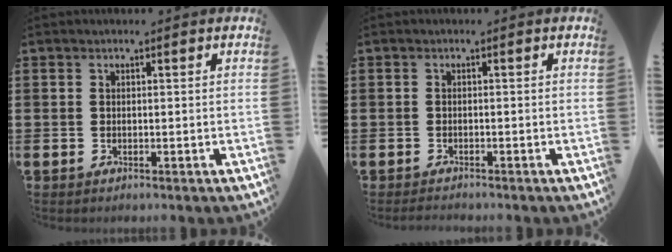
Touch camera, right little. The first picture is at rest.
{"total": 0.7, "force": [-0.7, 0.0, 0.2], "torque": [-0.004, -0.002, -0.014]}